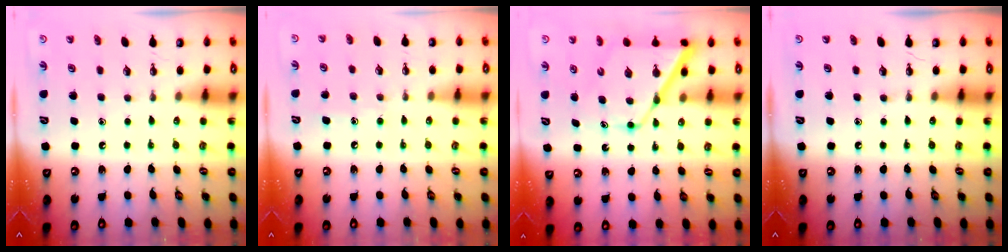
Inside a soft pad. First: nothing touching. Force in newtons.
{"total": 4.9, "press": 4.9, "slide": 0.6}
{"total": 12.5, "press": 12.4, "slide": 1.0}
{"total": 0.0}